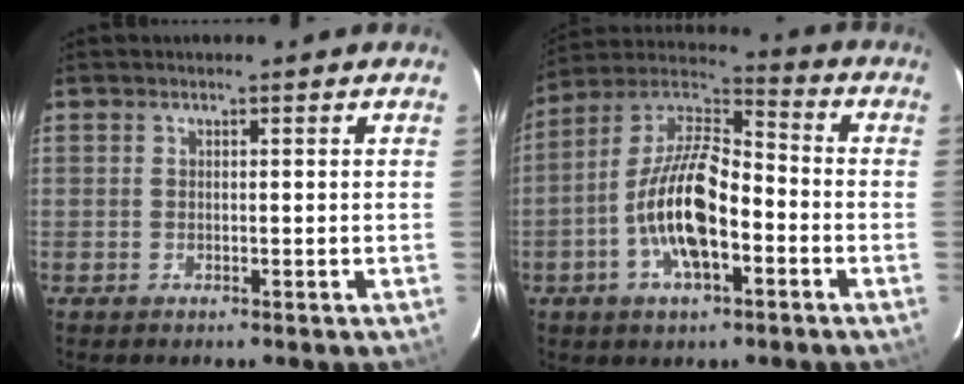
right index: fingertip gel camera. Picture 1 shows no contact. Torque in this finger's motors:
{"motor_torque": [2.14, 0.00, 1.05, 0.19]}